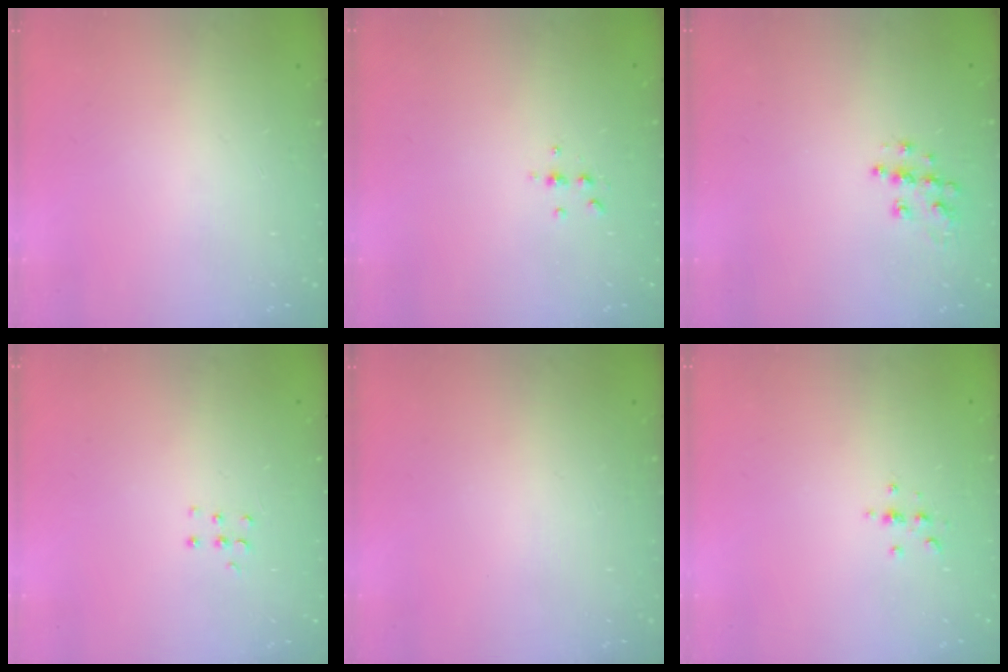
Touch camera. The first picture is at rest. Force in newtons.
{"total": 3.9, "press": 3.9, "slide": 0.6}
{"total": 8.5, "press": 8.5, "slide": 0.4}
{"total": 3.8, "press": 3.8, "slide": 0.4}
{"total": 0.0}
{"total": 2.3, "press": 2.3, "slide": 0.2}